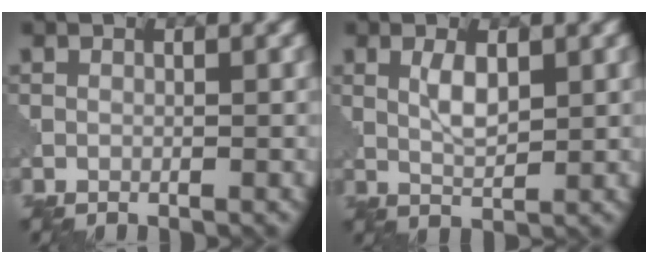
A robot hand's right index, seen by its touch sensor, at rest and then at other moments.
{"total": 2.4, "force": [1.3, 0.8, 1.9], "torque": [-0.044, 0.001, 0.028]}